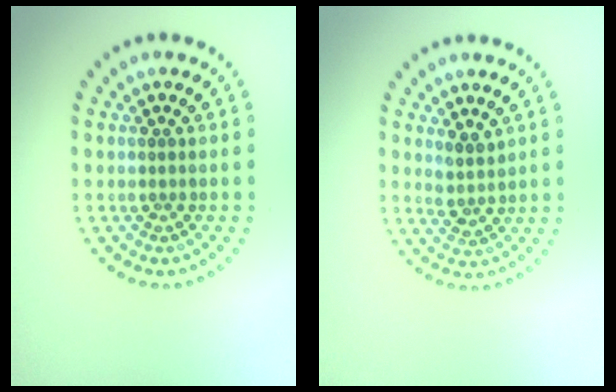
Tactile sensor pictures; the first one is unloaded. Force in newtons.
{"total": 1.9, "press": 1.5, "slide": 1.1}